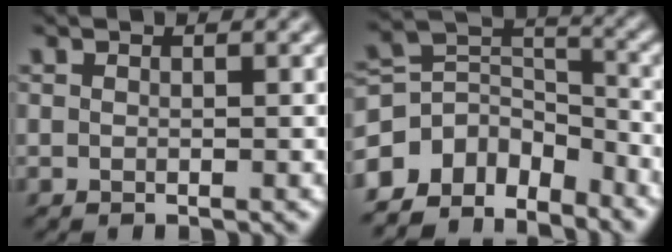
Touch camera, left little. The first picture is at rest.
{"total": 6.8, "force": [-5.2, 3.8, 2.3], "torque": [-0.031, 0.007, -0.103]}